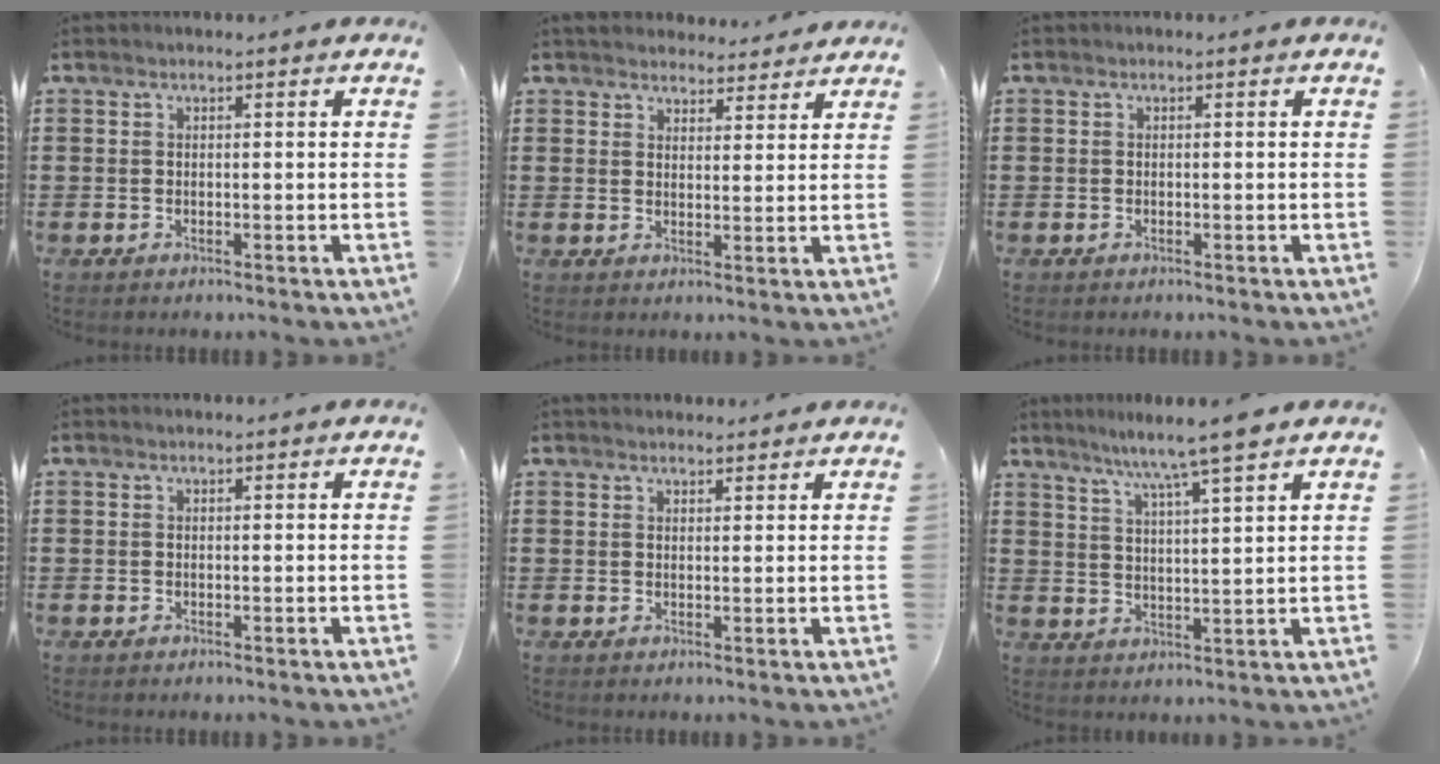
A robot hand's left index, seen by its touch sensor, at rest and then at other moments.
{"total": 3.4, "force": [3.4, 0.7, -0.1], "torque": [-0.010, -0.010, 0.063]}
{"total": 0.0}
{"total": 0.0}
{"total": 1.4, "force": [1.4, 0.3, 0.0], "torque": [-0.003, 0.002, 0.027]}
{"total": 6.5, "force": [5.3, -1.2, 3.6], "torque": [-0.087, -0.025, 0.086]}